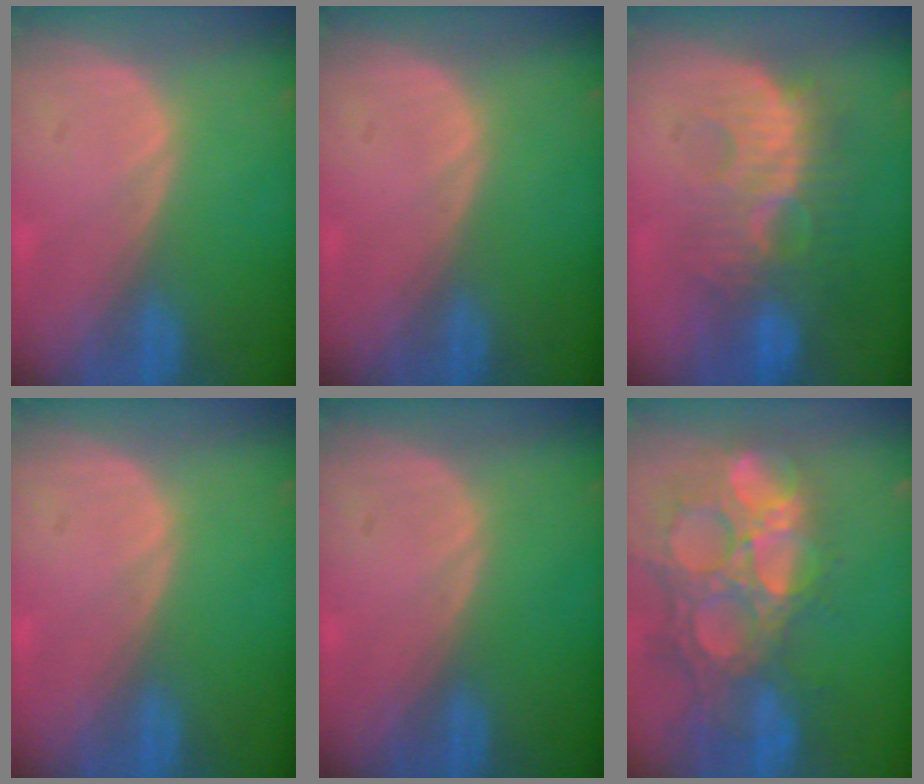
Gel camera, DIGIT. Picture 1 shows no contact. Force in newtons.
{"total": 0.0}
{"total": 9.3, "press": 9.1, "slide": 1.9}
{"total": 0.0}
{"total": 0.0}
{"total": 14.9, "press": 12.3, "slide": 8.3}